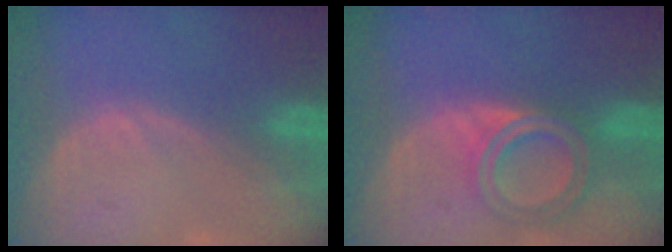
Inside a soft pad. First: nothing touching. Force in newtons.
{"total": 6.7, "press": 6.0, "slide": 3.2}